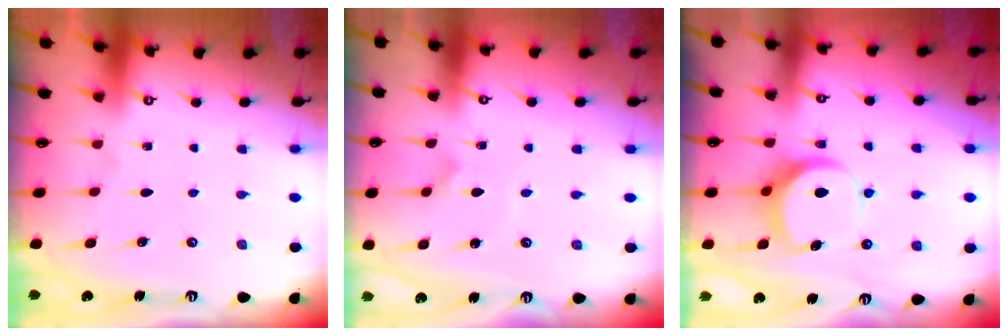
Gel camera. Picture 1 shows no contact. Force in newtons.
{"total": 0.9, "press": 0.9, "slide": 0.0}
{"total": 9.3, "press": 9.2, "slide": 0.9}